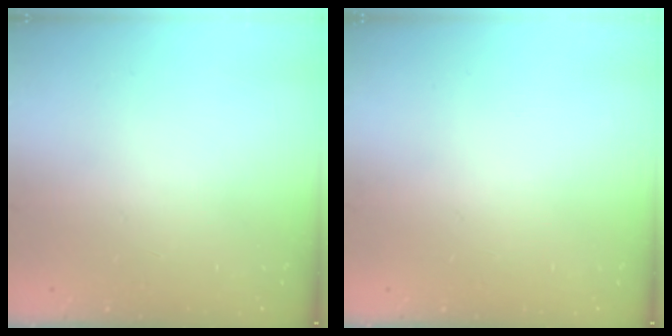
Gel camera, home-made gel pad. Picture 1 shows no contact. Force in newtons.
{"total": 0.0}